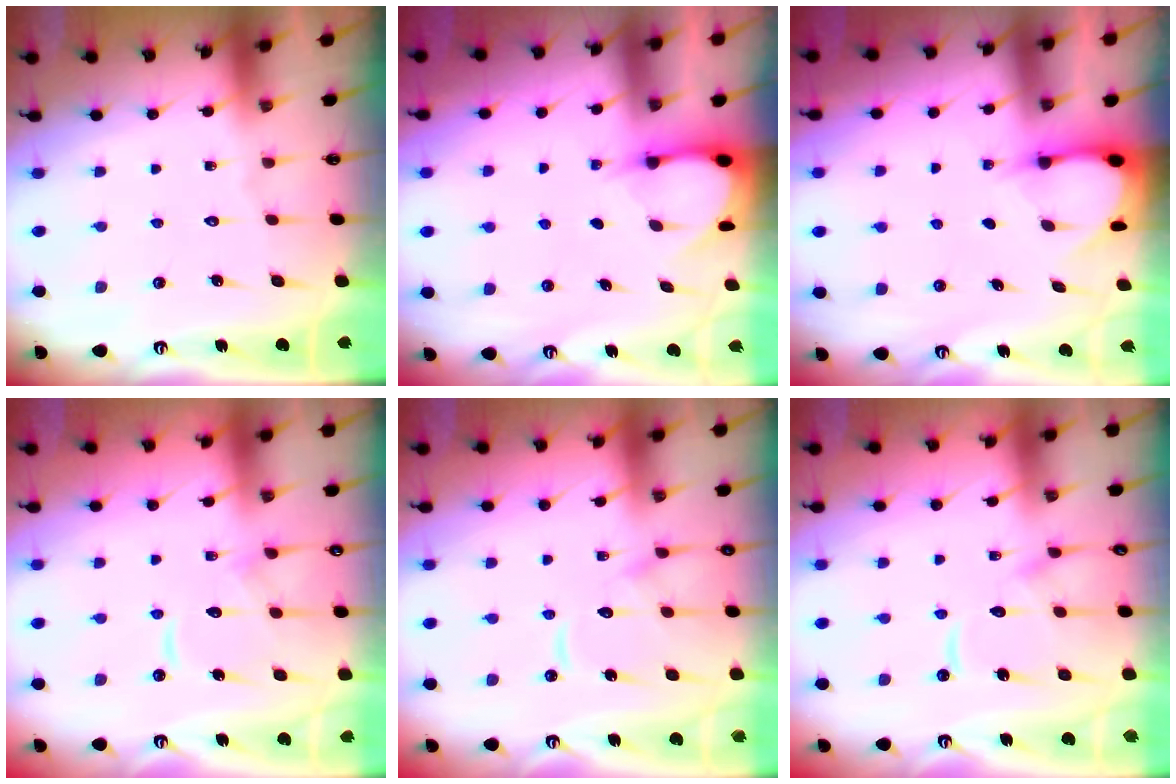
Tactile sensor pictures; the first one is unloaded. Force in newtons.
{"total": 3.2, "press": 3.2, "slide": 0.3}
{"total": 3.1, "press": 3.1, "slide": 0.4}
{"total": 11.2, "press": 11.1, "slide": 1.1}
{"total": 11.6, "press": 11.5, "slide": 1.1}
{"total": 11.9, "press": 11.8, "slide": 1.1}